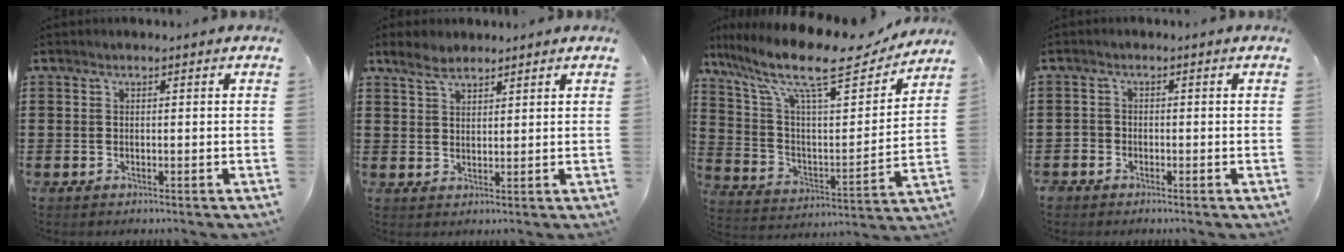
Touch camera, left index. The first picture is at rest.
{"total": 3.6, "force": [2.8, 1.9, 1.3], "torque": [-0.035, 0.007, 0.053]}
{"total": 14.8, "force": [10.4, 3.6, 9.8], "torque": [-0.211, -0.054, 0.171]}
{"total": 1.5, "force": [-1.2, 1.0, -0.1], "torque": [-0.005, 0.003, -0.028]}